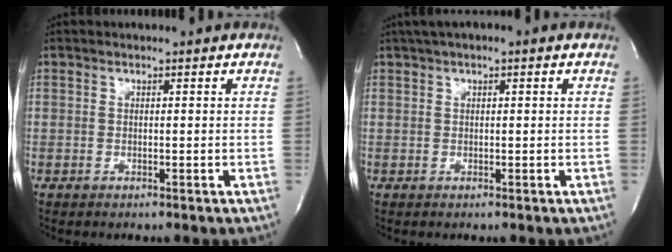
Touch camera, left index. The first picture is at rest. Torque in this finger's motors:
{"motor_torque": [-0.08, -0.22, 0.55, 0.13]}